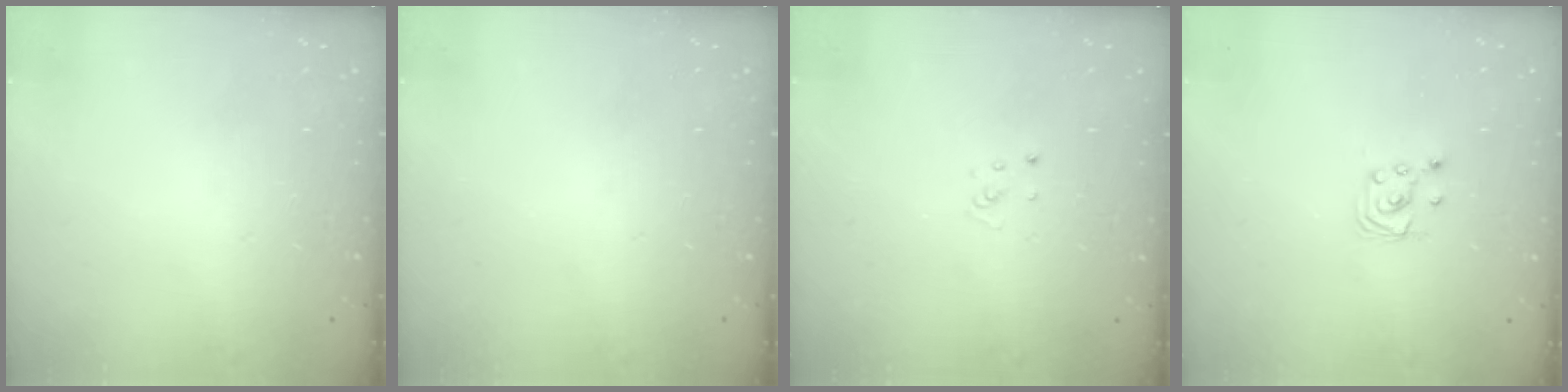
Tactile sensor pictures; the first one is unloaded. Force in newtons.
{"total": 0.0}
{"total": 3.1, "press": 3.1, "slide": 0.4}
{"total": 2.4, "press": 2.4, "slide": 0.2}